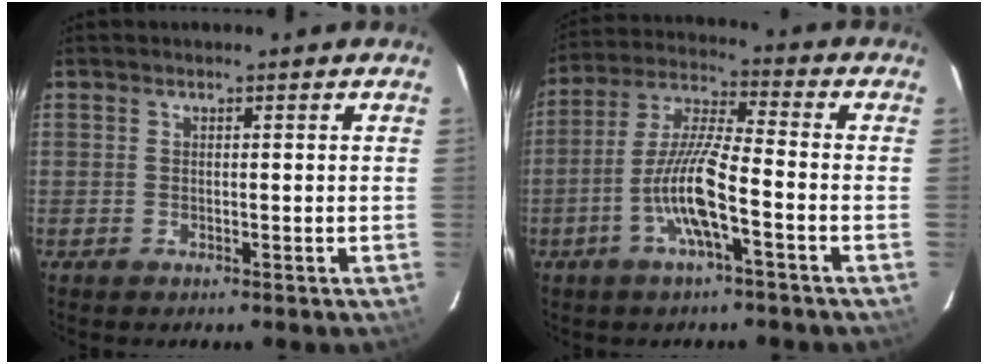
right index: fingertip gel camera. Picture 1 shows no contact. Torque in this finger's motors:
{"motor_torque": [1.64, -0.38, 0.57, 0.12]}